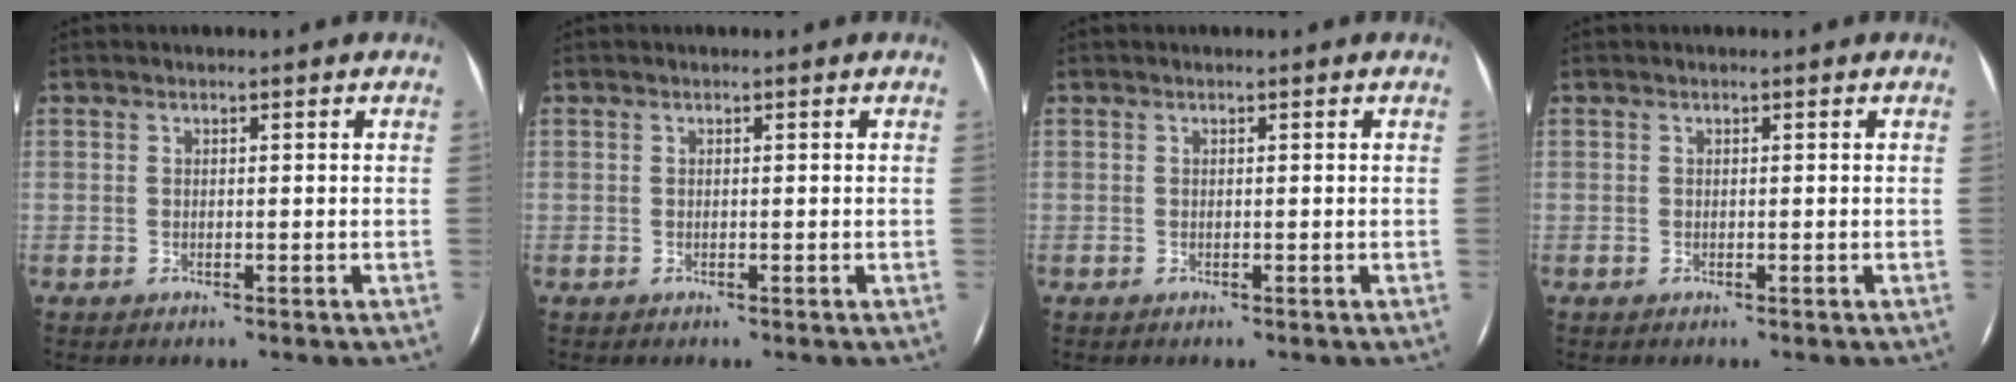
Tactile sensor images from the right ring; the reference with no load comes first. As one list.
[{"total": 0.0}, {"total": 0.0}, {"total": 0.0}]